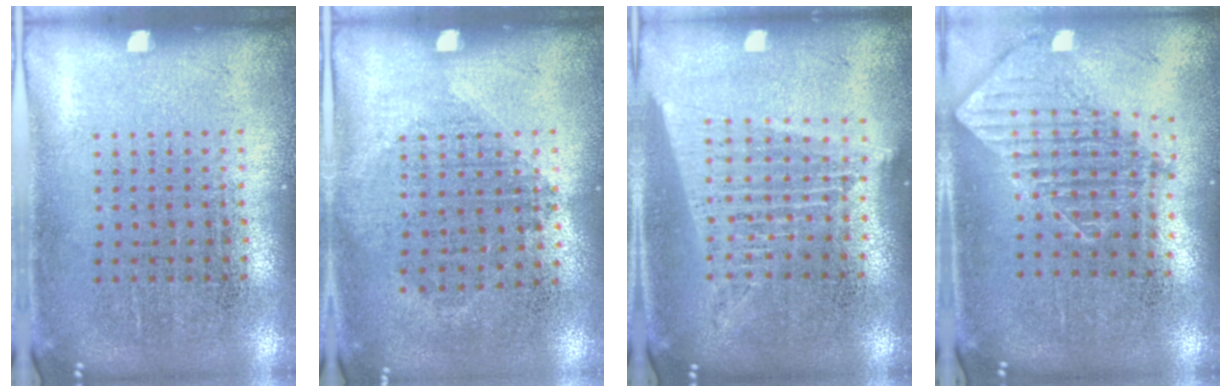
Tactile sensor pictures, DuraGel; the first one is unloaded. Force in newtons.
{"total": 1.0, "press": 0.9, "slide": 0.4}
{"total": 1.8, "press": 1.6, "slide": 0.8}
{"total": 1.8, "press": 1.4, "slide": 1.0}